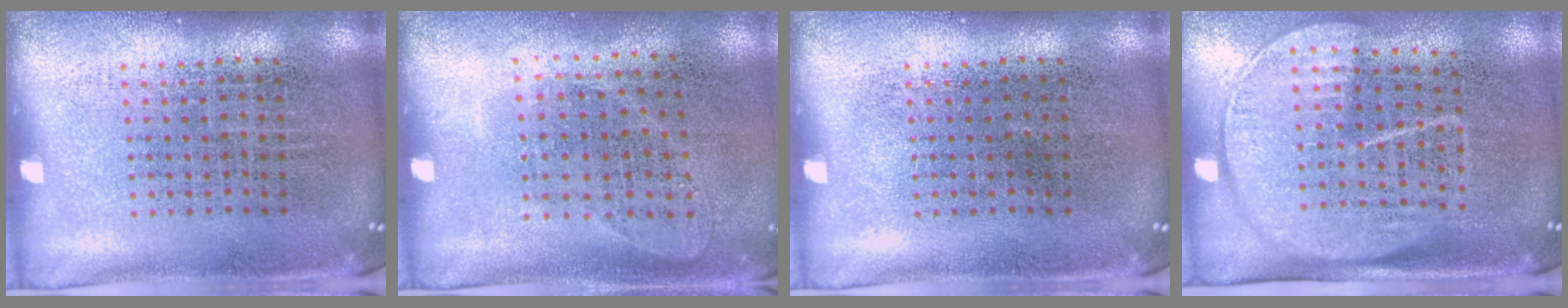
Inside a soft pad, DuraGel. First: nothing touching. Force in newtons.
{"total": 1.0, "press": 0.9, "slide": 0.5}
{"total": 0.0}
{"total": 1.8, "press": 1.4, "slide": 1.0}